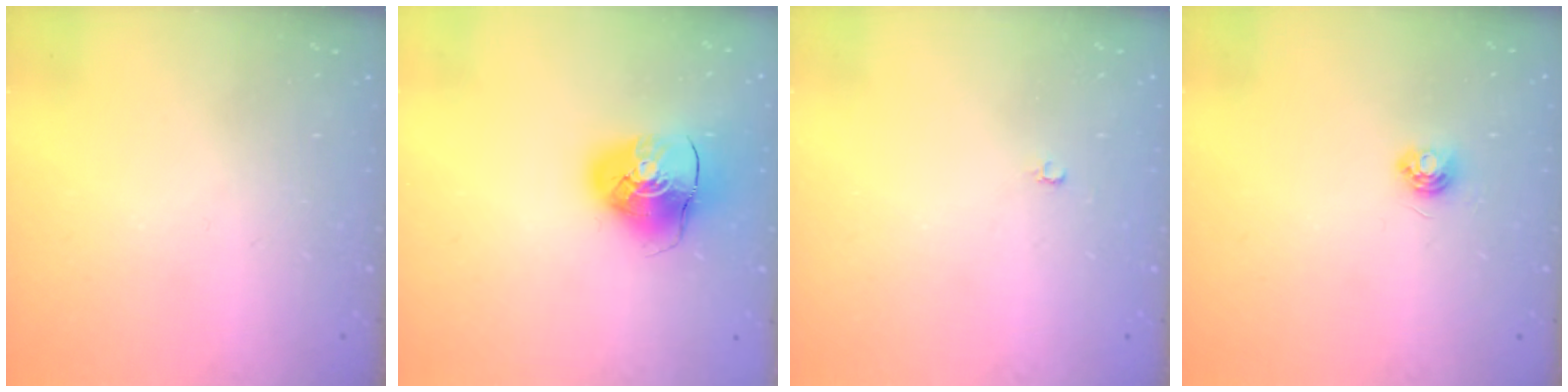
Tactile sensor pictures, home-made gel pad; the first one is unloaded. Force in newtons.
{"total": 9.1, "press": 9.0, "slide": 1.2}
{"total": 2.0, "press": 2.0, "slide": 0.4}
{"total": 4.7, "press": 4.7, "slide": 0.5}